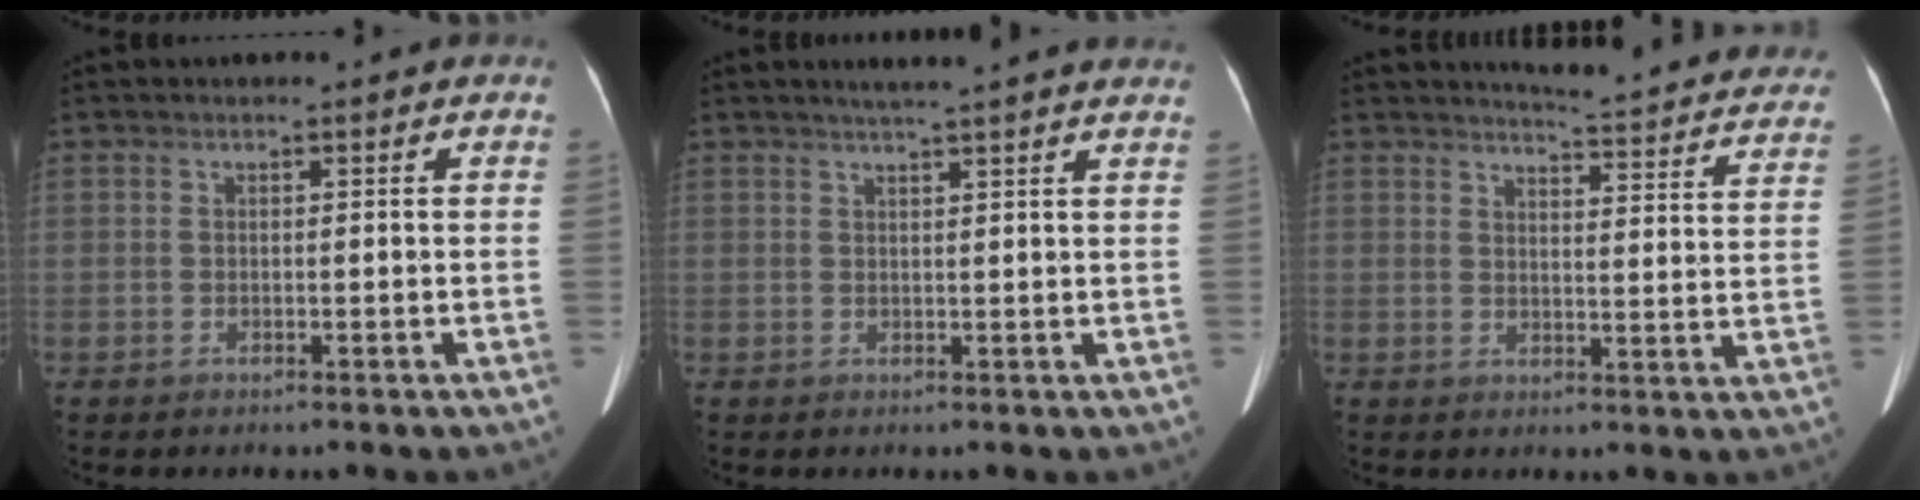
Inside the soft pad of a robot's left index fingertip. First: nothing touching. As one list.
[{"total": 9.9, "force": [8.6, 0.0, 4.8], "torque": [-0.065, 0.020, 0.092]}, {"total": 19.6, "force": [18.7, 1.9, 5.3], "torque": [-0.056, -0.078, 0.198]}]